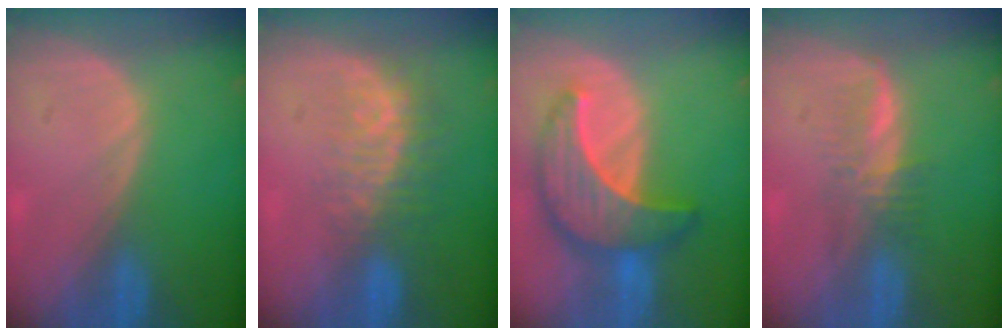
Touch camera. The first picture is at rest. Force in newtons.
{"total": 8.1, "press": 7.0, "slide": 4.2}
{"total": 10.0, "press": 10.0, "slide": 0.7}
{"total": 3.4, "press": 3.4, "slide": 0.6}